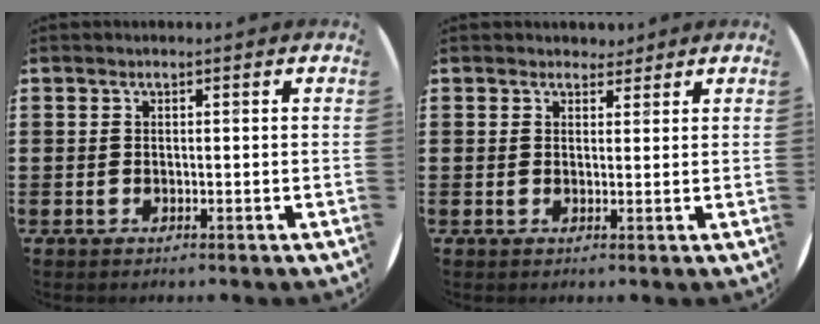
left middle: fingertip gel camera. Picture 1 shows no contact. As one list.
[{"total": 1.8, "force": [1.7, 0.7, 0.1], "torque": [0.004, 0.001, 0.031]}]